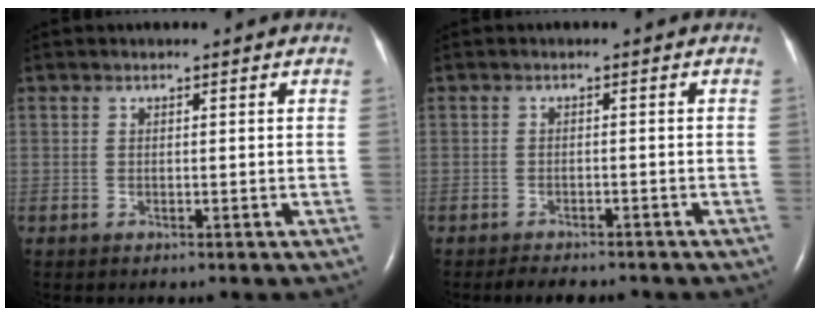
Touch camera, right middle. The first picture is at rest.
{"total": 5.1, "force": [-4.5, 1.5, 2.0], "torque": [-0.031, -0.006, -0.057]}